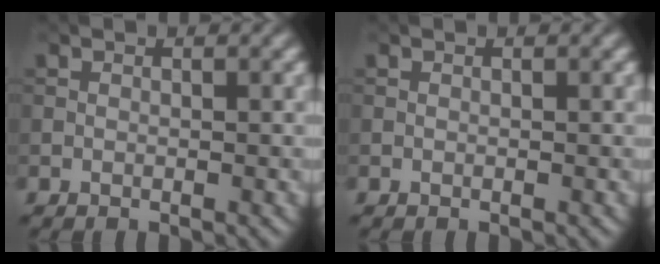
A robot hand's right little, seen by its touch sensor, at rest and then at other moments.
{"total": 0.0}